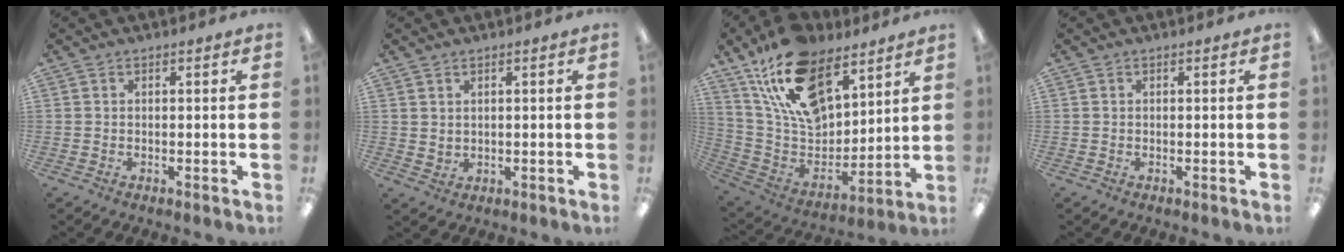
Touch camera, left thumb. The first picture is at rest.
{"total": 1.7, "force": [1.4, 0.9, 0.3], "torque": [0.000, -0.005, 0.024]}
{"total": 21.0, "force": [13.4, 11.4, 11.4], "torque": [-0.218, -0.062, 0.249]}
{"total": 0.0}